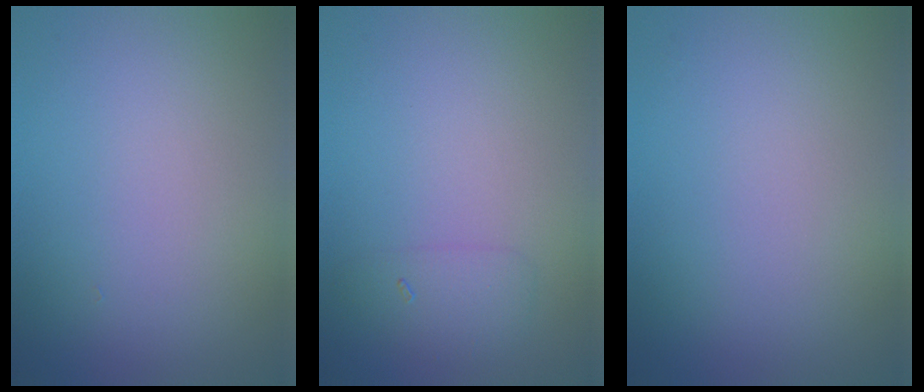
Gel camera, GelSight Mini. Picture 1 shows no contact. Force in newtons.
{"total": 1.5, "press": 1.5, "slide": 0.0}
{"total": 0.0}